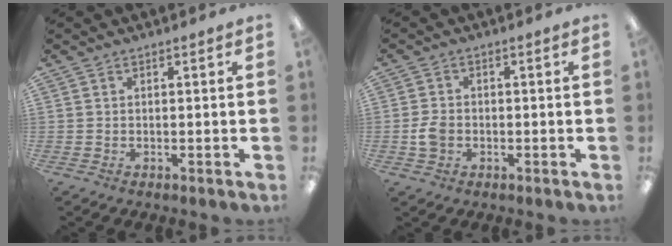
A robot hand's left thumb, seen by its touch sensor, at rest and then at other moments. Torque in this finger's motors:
{"motor_torque": [-0.02, 0.02, 0.19, -0.15, 0.00]}